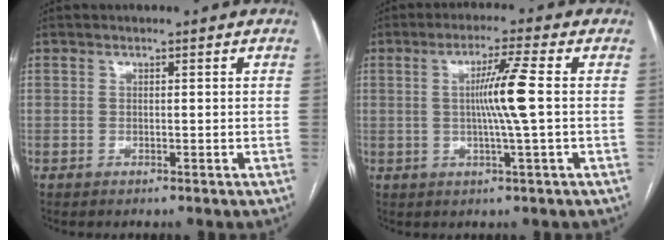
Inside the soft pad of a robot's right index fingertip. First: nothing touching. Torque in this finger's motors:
{"motor_torque": [0.80, 0.05, 0.49, 0.14]}